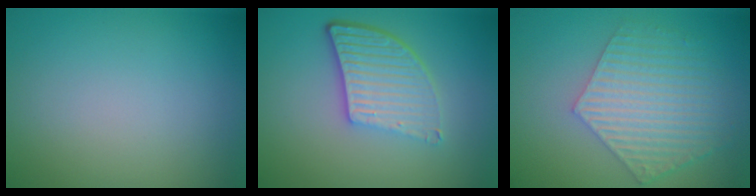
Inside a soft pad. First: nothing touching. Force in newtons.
{"total": 5.5, "press": 3.8, "slide": 4.0}
{"total": 5.8, "press": 4.4, "slide": 3.9}